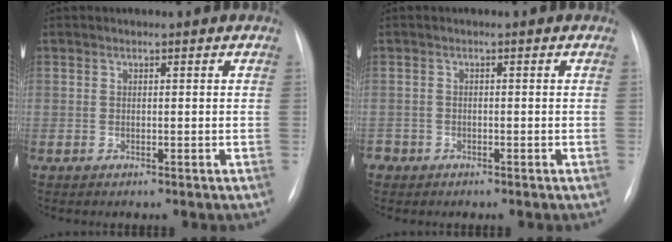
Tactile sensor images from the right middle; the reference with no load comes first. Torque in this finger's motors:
{"motor_torque": [0.88, -1.08, 0.07, 0.01]}